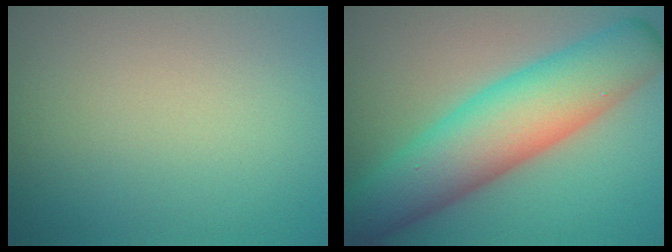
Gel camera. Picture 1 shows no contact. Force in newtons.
{"total": 10.1, "press": 10.1, "slide": 0.0}